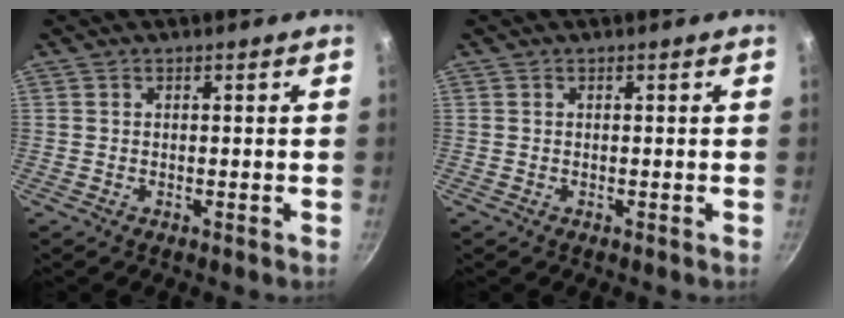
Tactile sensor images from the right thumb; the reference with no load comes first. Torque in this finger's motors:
{"motor_torque": [-0.01, 0.01, 0.00, 0.00, 0.00]}